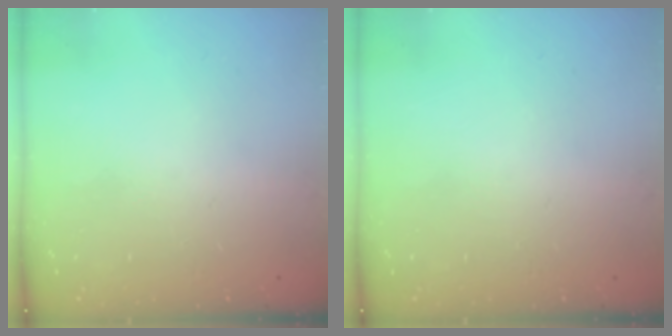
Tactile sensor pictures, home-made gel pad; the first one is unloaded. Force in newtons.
{"total": 0.0}